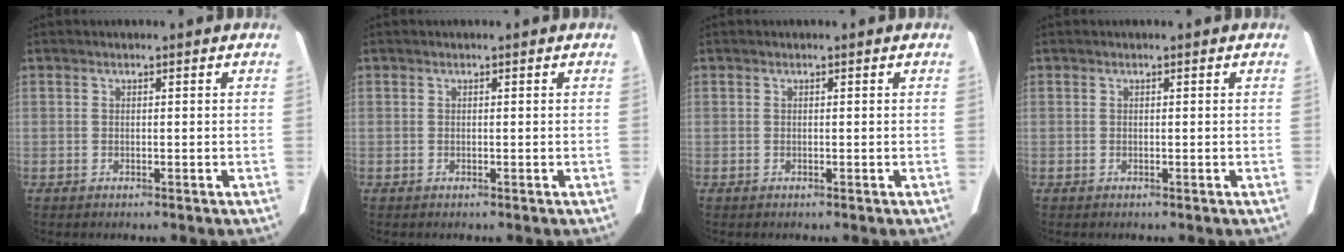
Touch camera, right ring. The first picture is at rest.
{"total": 0.0}
{"total": 0.0}
{"total": 0.0}